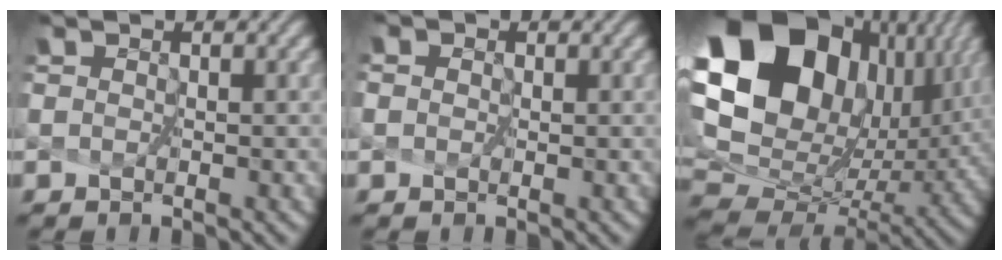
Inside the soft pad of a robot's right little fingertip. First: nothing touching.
{"total": 0.9, "force": [0.2, 0.7, 0.4], "torque": [-0.005, 0.005, -0.001]}
{"total": 20.5, "force": [8.0, 14.8, 11.7], "torque": [-0.297, 0.031, 0.173]}